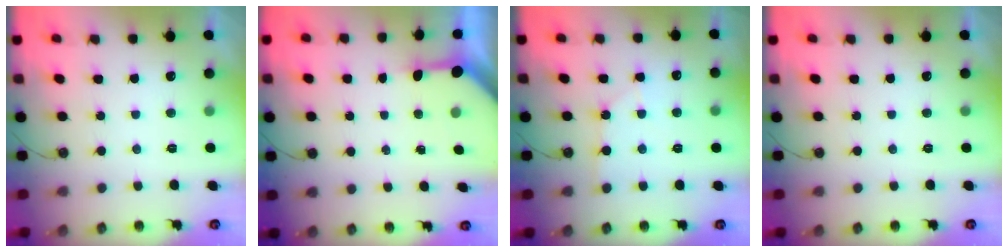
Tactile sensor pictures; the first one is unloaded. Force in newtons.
{"total": 3.3, "press": 3.3, "slide": 0.3}
{"total": 4.4, "press": 4.3, "slide": 0.7}
{"total": 0.0}